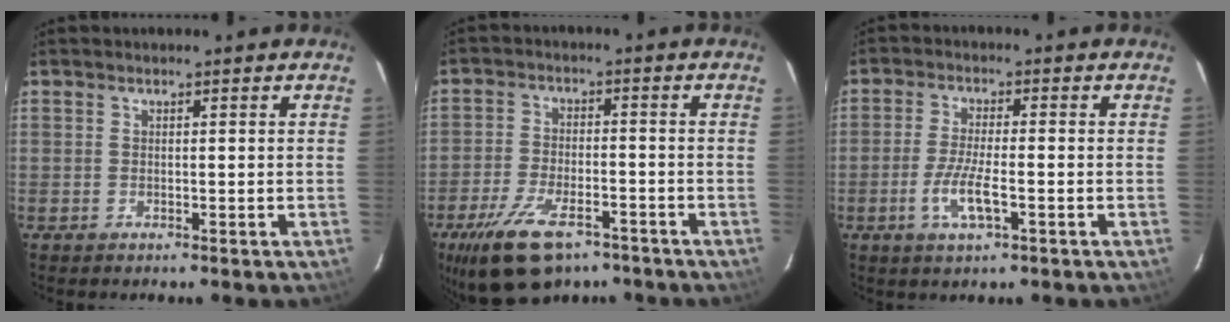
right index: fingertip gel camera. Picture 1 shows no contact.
{"total": 14.1, "force": [-9.3, 6.4, 8.4], "torque": [-0.184, -0.019, -0.159]}
{"total": 6.1, "force": [-2.4, 1.3, 5.5], "torque": [-0.115, -0.008, -0.048]}